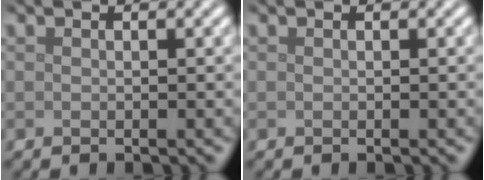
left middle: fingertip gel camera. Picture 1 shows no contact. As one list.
[{"total": 0.0}]